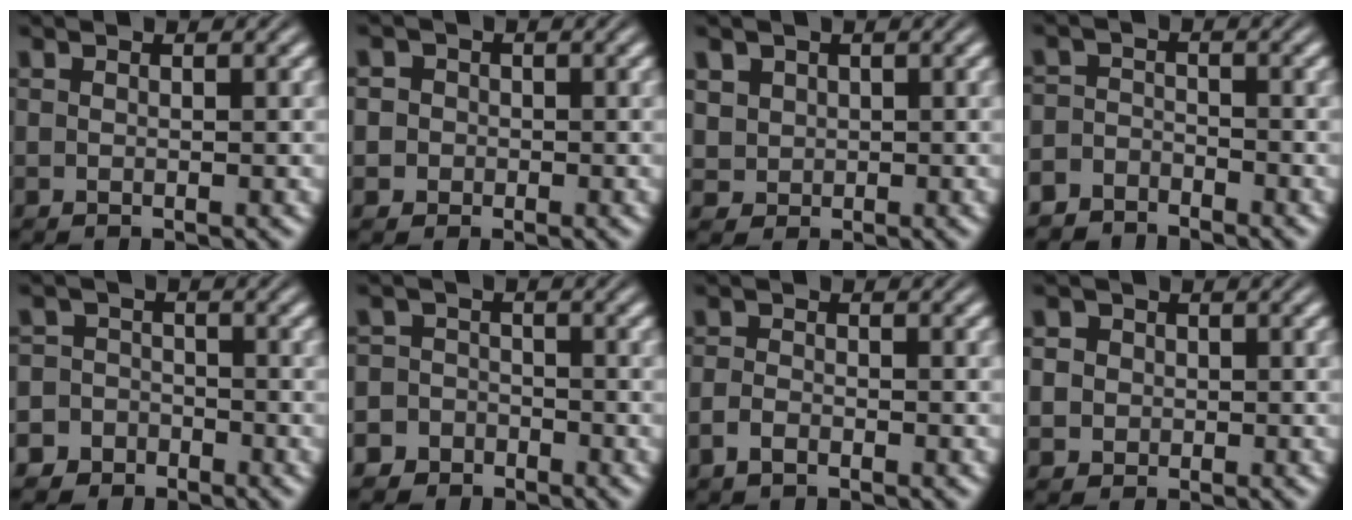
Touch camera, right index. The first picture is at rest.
{"total": 3.7, "force": [-0.6, 3.6, 0.7], "torque": [-0.017, -0.006, -0.016]}
{"total": 3.8, "force": [0.8, 3.4, 1.3], "torque": [-0.043, -0.027, 0.031]}
{"total": 3.6, "force": [-3.4, 1.1, -0.2], "torque": [0.014, -0.016, -0.057]}
{"total": 7.2, "force": [-3.8, 6.0, 0.7], "torque": [-0.014, -0.026, -0.072]}
{"total": 6.1, "force": [-3.5, 5.0, 0.5], "torque": [-0.004, -0.018, -0.069]}
{"total": 1.3, "force": [-1.3, -0.2, 0.3], "torque": [0.000, -0.008, -0.020]}
{"total": 4.0, "force": [0.0, 3.8, 1.3], "torque": [-0.032, -0.007, -0.004]}